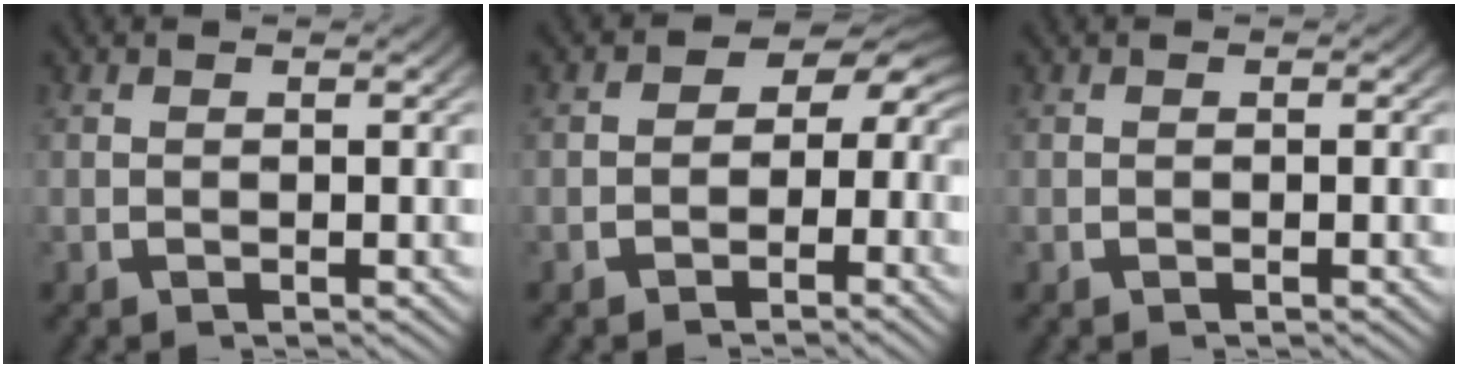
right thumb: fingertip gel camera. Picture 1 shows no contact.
{"total": 4.0, "force": [0.0, 3.3, 2.3], "torque": [-0.025, -0.003, -0.003]}
{"total": 0.0}